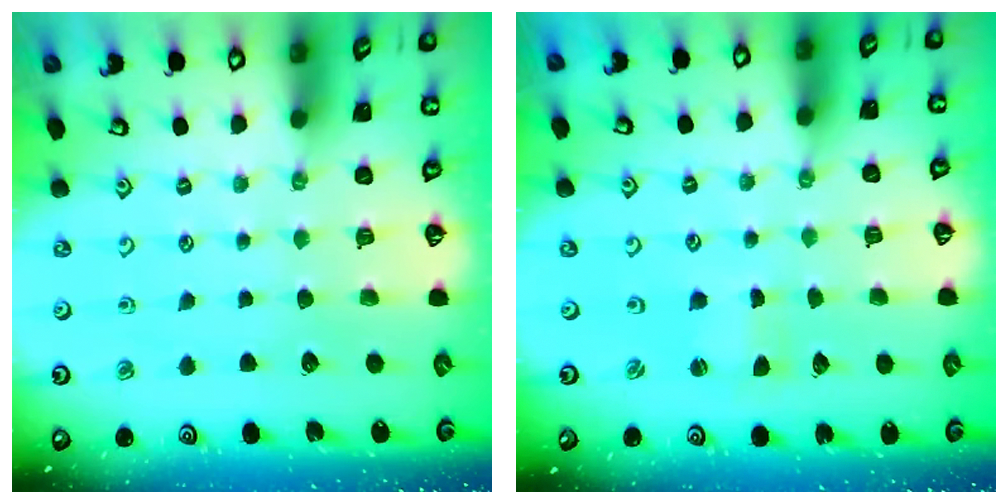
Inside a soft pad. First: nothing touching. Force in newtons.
{"total": 1.3, "press": 1.3, "slide": 0.1}